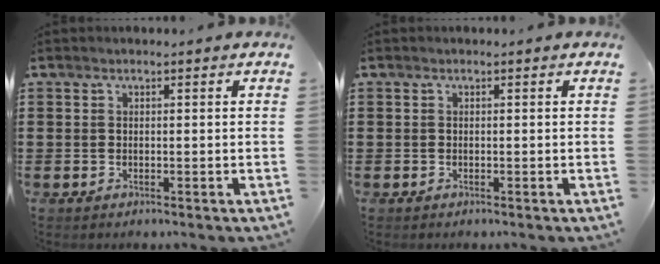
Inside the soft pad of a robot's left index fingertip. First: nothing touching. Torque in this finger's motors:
{"motor_torque": [0.00, 0.00, 0.00, 0.00]}